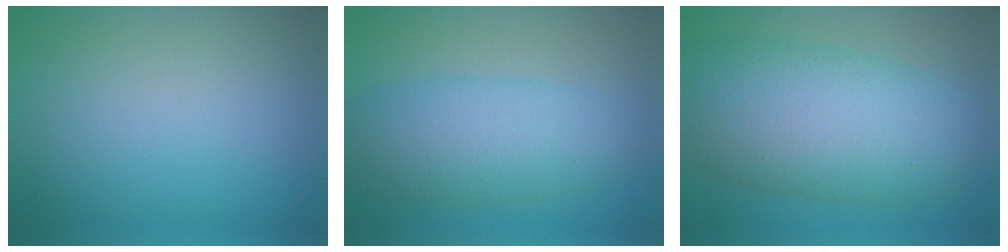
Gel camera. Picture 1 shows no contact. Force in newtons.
{"total": 6.0, "press": 6.0, "slide": 0.1}
{"total": 12.0, "press": 12.0, "slide": 0.5}